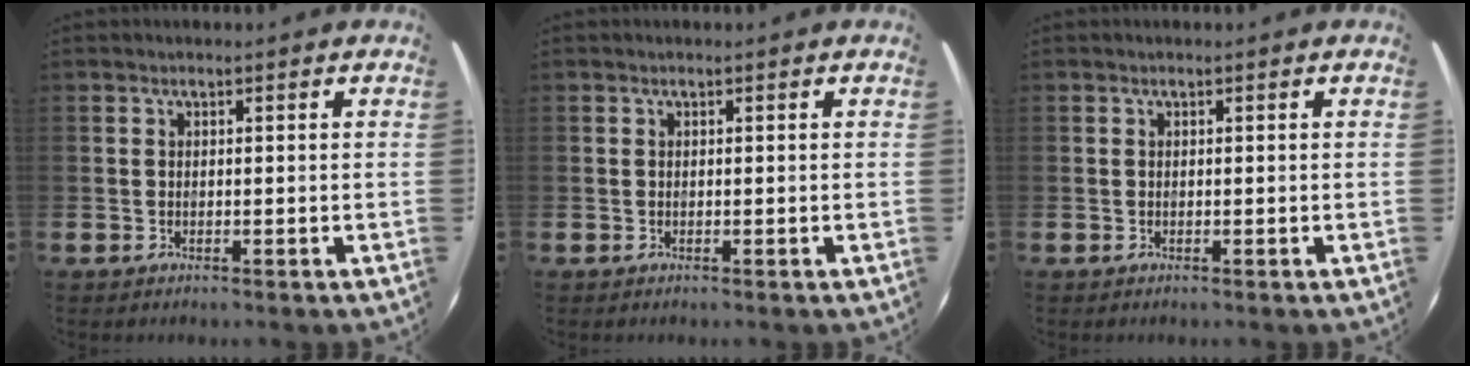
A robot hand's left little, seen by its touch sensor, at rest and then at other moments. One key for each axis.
{"total": 0.0}
{"total": 0.0}